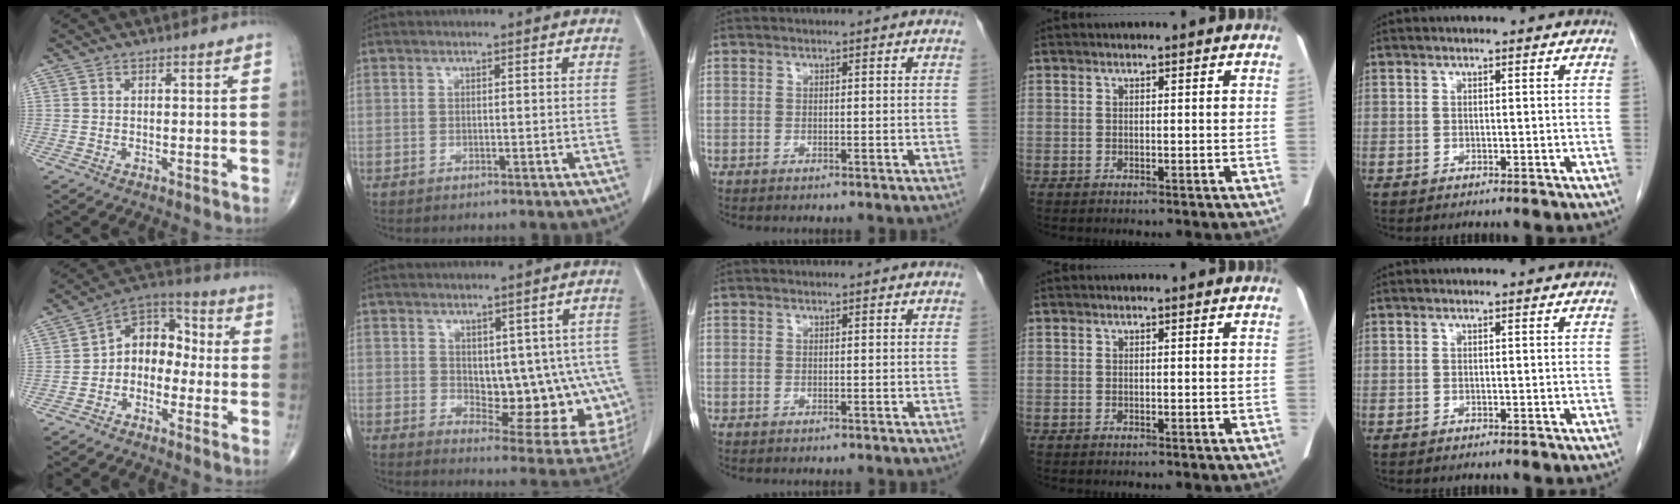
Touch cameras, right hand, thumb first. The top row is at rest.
{"thumb": {"total": 10.0, "force": [-1.5, 7.5, 6.5], "torque": [-0.065, 0.048, -0.047]}, "index": {"total": 14.0, "force": [-0.2, 6.9, 12.1], "torque": [-0.118, 0.004, 0.019]}}